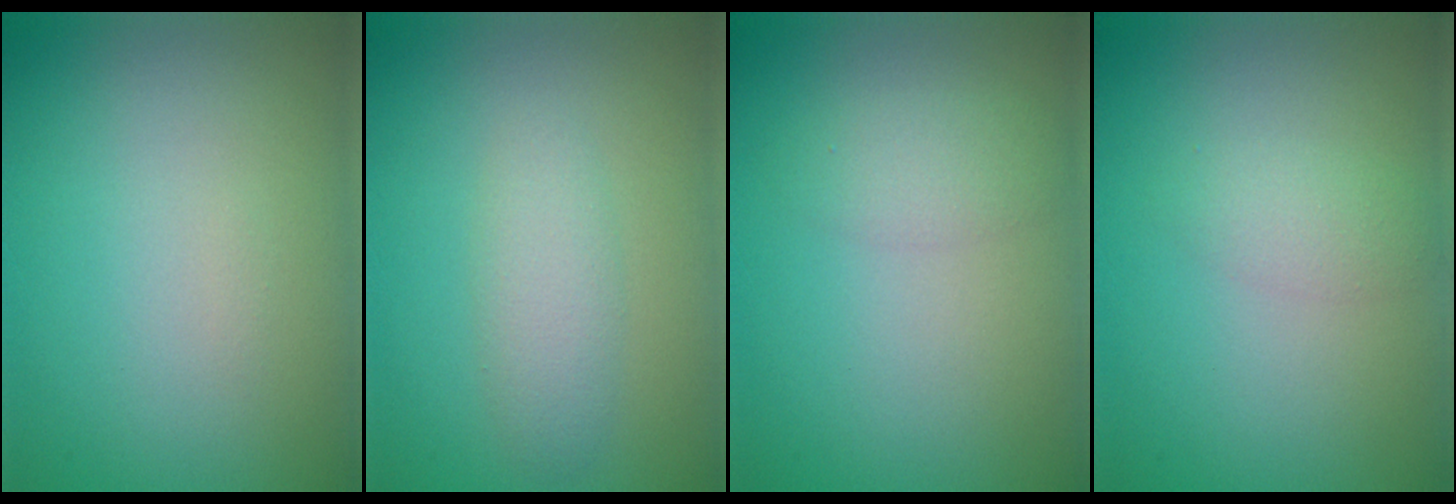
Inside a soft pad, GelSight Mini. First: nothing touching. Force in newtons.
{"total": 2.2, "press": 2.2, "slide": 0.0}
{"total": 1.7, "press": 1.7, "slide": 0.1}
{"total": 1.6, "press": 1.6, "slide": 0.0}